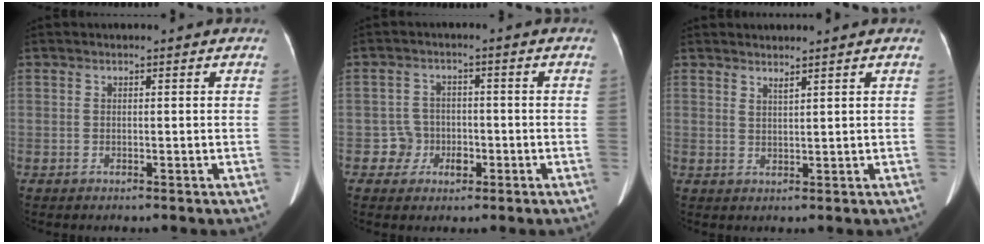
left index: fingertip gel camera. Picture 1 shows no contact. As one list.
[{"total": 3.7, "force": [-1.4, 3.4, 0.1], "torque": [0.009, 0.010, -0.023]}, {"total": 1.4, "force": [1.2, -0.5, 0.6], "torque": [-0.019, -0.013, 0.023]}]